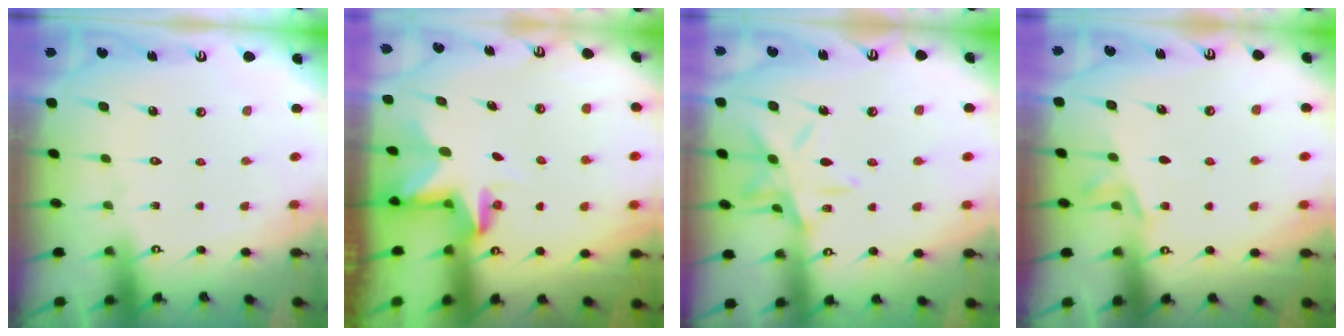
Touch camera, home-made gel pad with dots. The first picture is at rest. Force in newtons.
{"total": 3.4, "press": 3.4, "slide": 0.2}
{"total": 12.3, "press": 12.2, "slide": 0.9}
{"total": 5.2, "press": 4.5, "slide": 2.6}